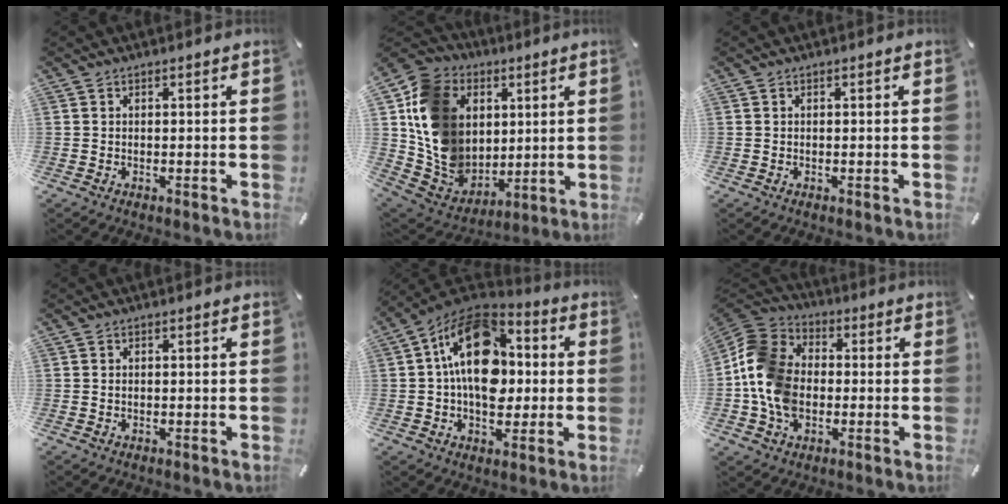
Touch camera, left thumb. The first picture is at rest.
{"total": 17.0, "force": [3.0, 15.3, 6.7], "torque": [-0.131, -0.011, 0.070]}
{"total": 0.0}
{"total": 0.6, "force": [0.0, 0.3, 0.4], "torque": [-0.010, 0.000, -0.001]}
{"total": 20.4, "force": [1.2, 13.5, 15.3], "torque": [-0.260, 0.004, 0.018]}
{"total": 14.3, "force": [-2.8, 11.2, 8.6], "torque": [-0.209, 0.028, -0.054]}